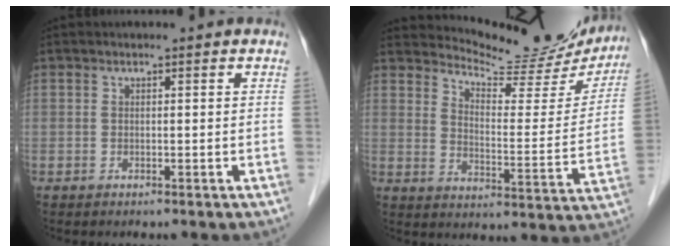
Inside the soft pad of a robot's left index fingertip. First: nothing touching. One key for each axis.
{"total": 17.2, "fx": 16.5, "fy": 3.1, "fz": 3.8, "tx": -0.049, "ty": -0.053, "tz": 0.206}